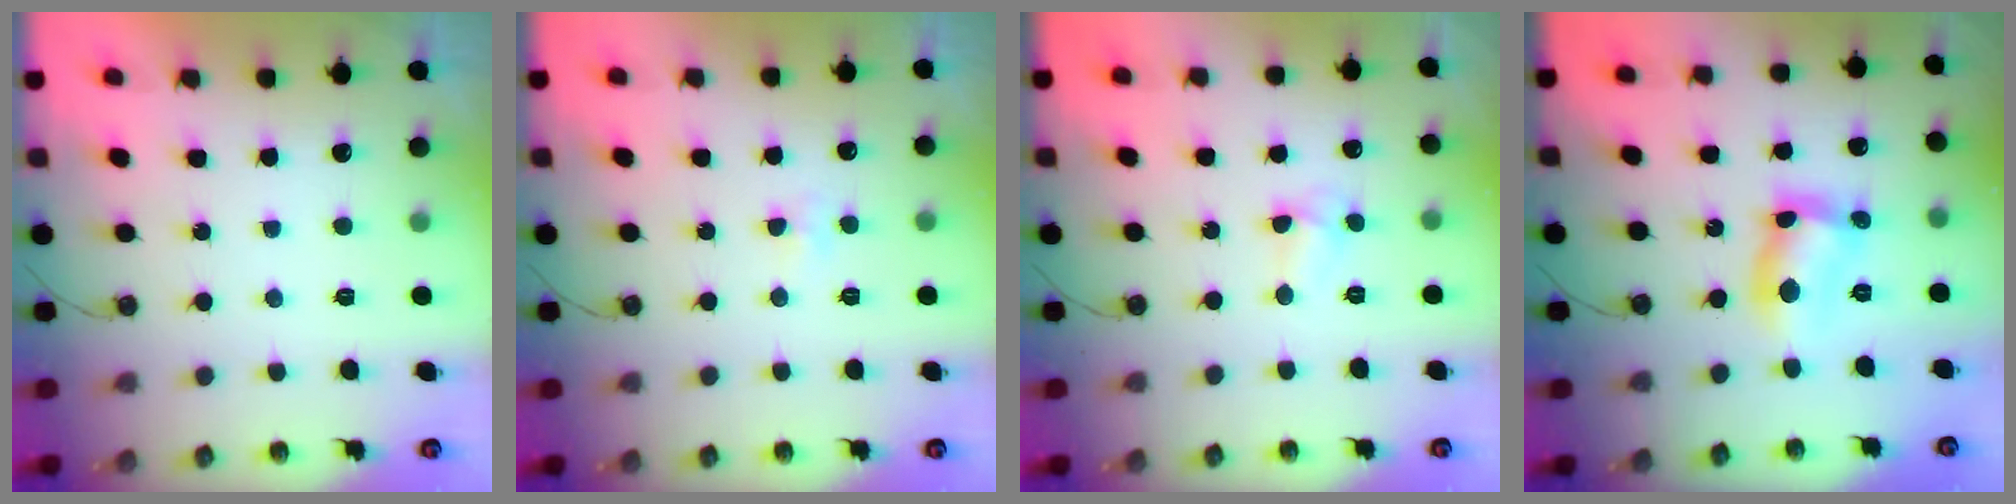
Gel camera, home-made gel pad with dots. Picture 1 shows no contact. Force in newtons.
{"total": 3.5, "press": 3.4, "slide": 0.6}
{"total": 4.1, "press": 4.0, "slide": 0.4}
{"total": 10.8, "press": 10.7, "slide": 0.7}